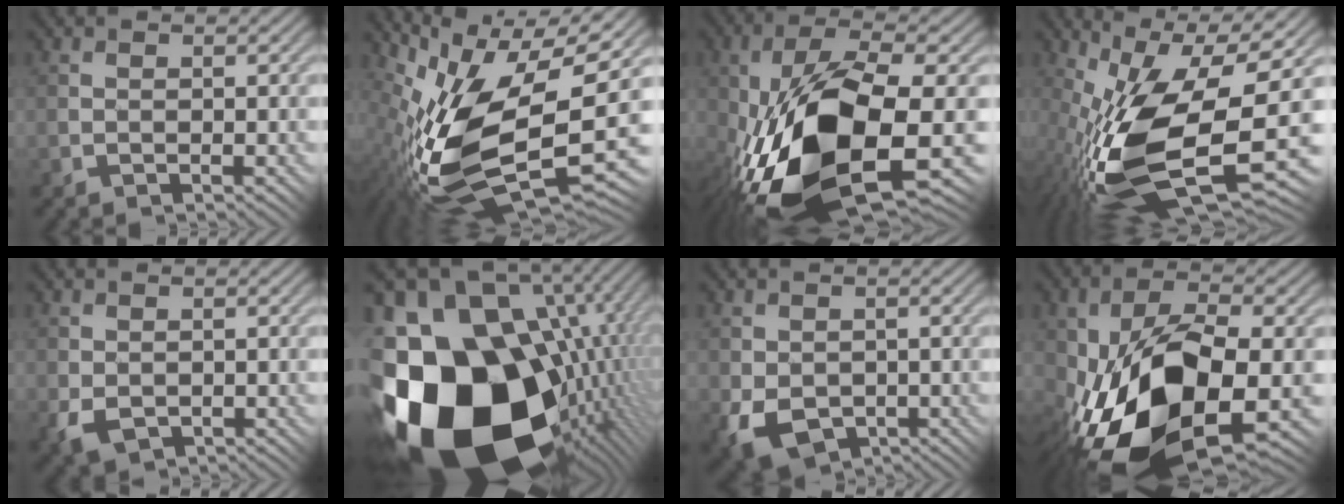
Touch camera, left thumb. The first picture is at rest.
{"total": 14.5, "force": [-1.3, 5.8, 13.2], "torque": [-0.267, -0.010, -0.021]}
{"total": 16.9, "force": [-4.3, 7.4, 14.6], "torque": [-0.304, -0.014, -0.062]}
{"total": 17.5, "force": [-4.0, 6.3, 15.8], "torque": [-0.309, -0.022, -0.075]}
{"total": 3.1, "force": [-1.0, 2.2, 2.0], "torque": [-0.047, -0.012, -0.017]}
{"total": 21.3, "force": [-4.3, 14.5, 14.9], "torque": [-0.328, -0.058, -0.031]}
{"total": 6.8, "force": [-2.5, 4.9, 4.0], "torque": [-0.091, -0.024, -0.040]}
{"total": 17.9, "force": [-5.5, 8.8, 14.6], "torque": [-0.283, -0.022, -0.083]}